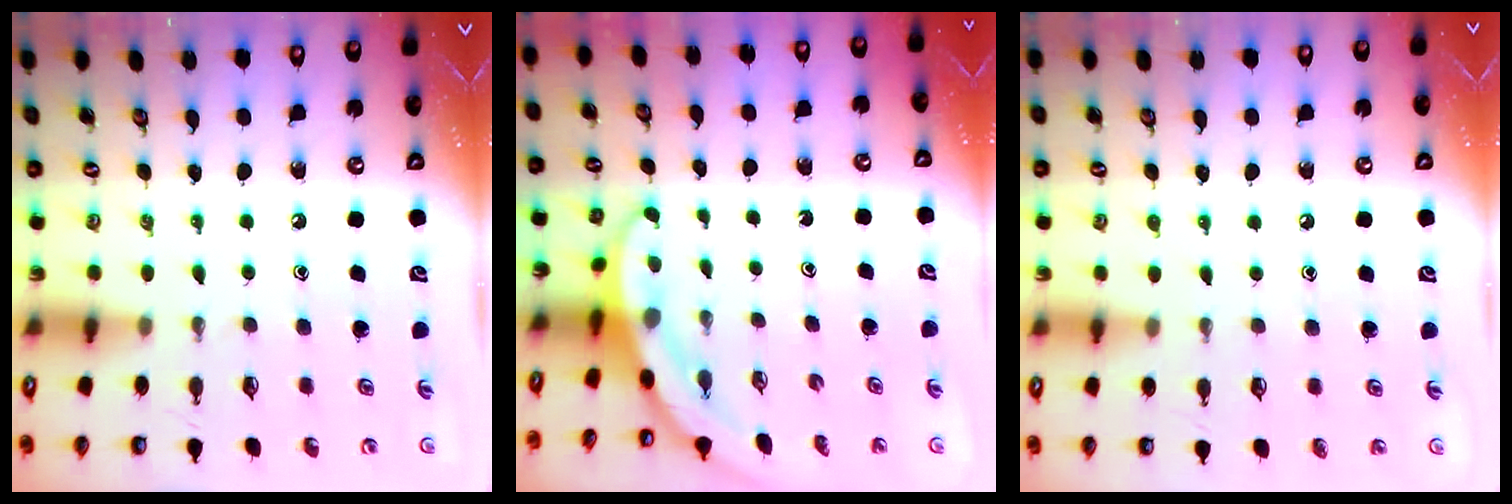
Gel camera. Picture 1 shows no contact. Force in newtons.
{"total": 3.1, "press": 3.1, "slide": 0.1}
{"total": 3.3, "press": 3.2, "slide": 0.7}